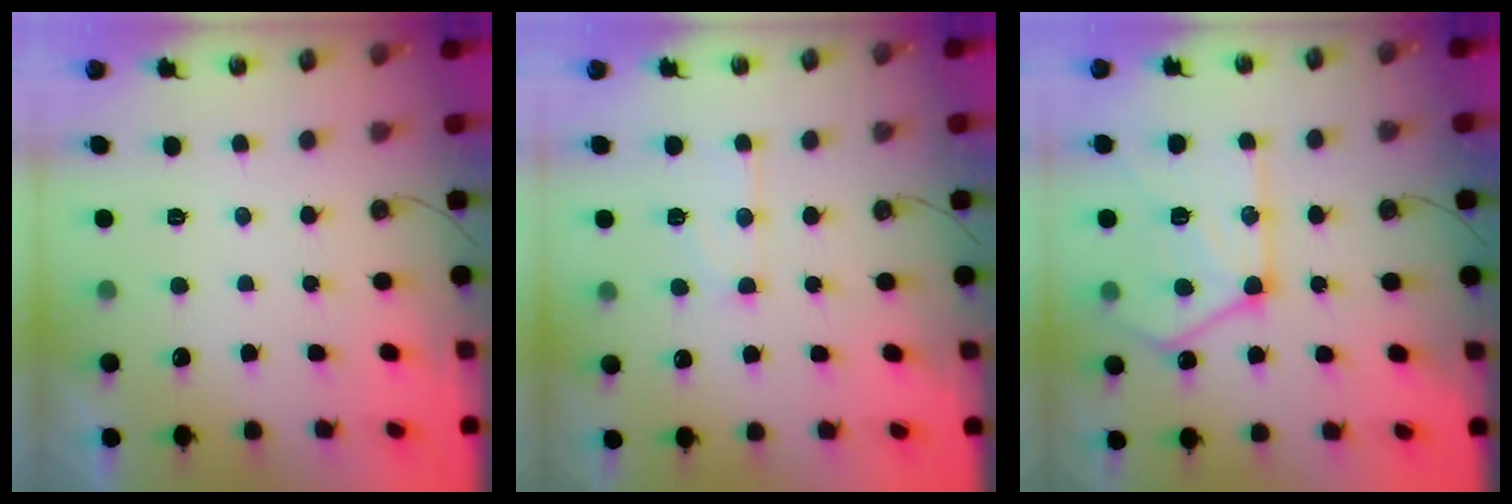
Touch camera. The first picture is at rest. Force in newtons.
{"total": 8.0, "press": 7.9, "slide": 0.6}
{"total": 18.0, "press": 18.0, "slide": 1.3}